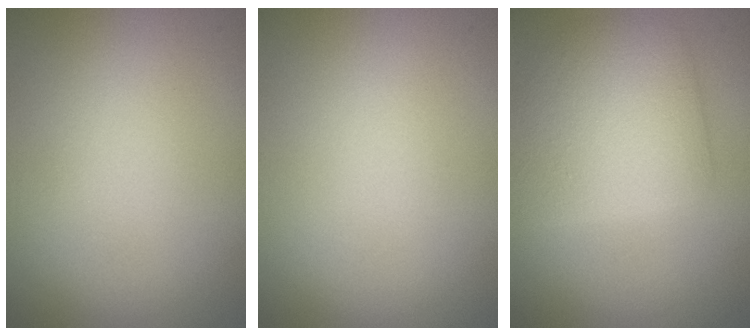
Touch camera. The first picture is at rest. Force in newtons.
{"total": 0.0}
{"total": 5.0, "press": 5.0, "slide": 0.2}